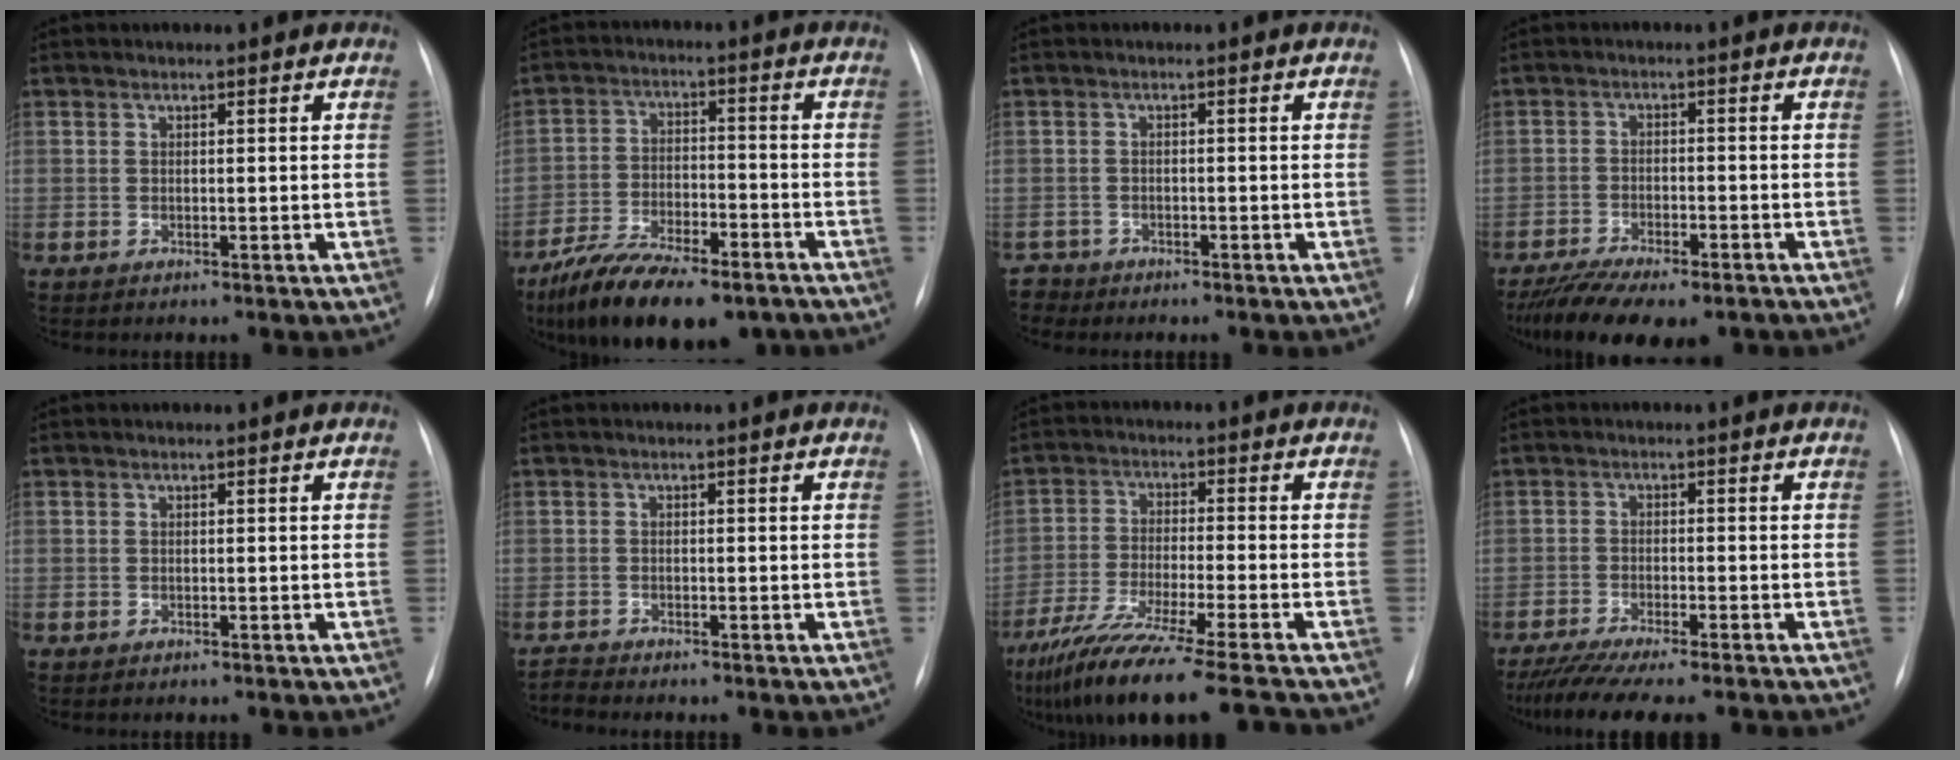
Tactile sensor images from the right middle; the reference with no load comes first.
{"total": 16.3, "force": [-12.2, 5.4, 9.3], "torque": [-0.162, -0.005, -0.200]}
{"total": 2.0, "force": [-1.7, 0.7, -0.7], "torque": [0.008, -0.001, -0.031]}
{"total": 12.7, "force": [-9.9, 3.8, 6.9], "torque": [-0.123, -0.013, -0.152]}
{"total": 0.0}
{"total": 1.3, "force": [-1.2, -0.6, -0.3], "torque": [0.001, -0.012, -0.023]}
{"total": 17.6, "force": [-14.2, -1.0, 10.3], "torque": [-0.186, -0.056, -0.240]}
{"total": 11.1, "force": [-9.4, 0.7, 5.8], "torque": [-0.086, -0.021, -0.144]}